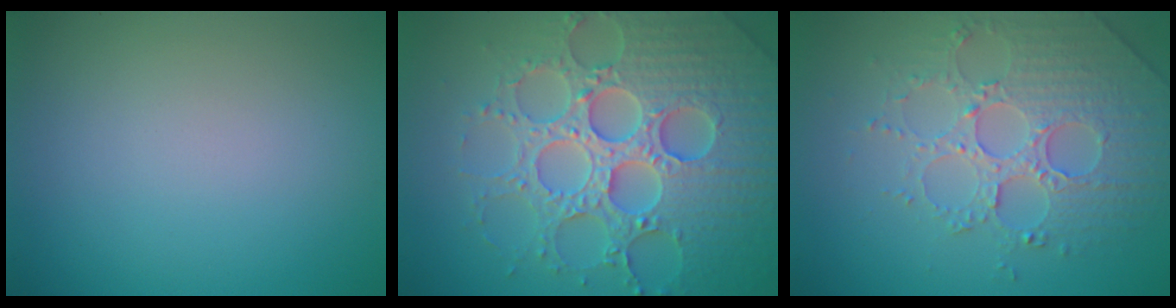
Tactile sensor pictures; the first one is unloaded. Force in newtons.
{"total": 8.0, "press": 7.8, "slide": 1.7}
{"total": 4.4, "press": 4.3, "slide": 1.1}